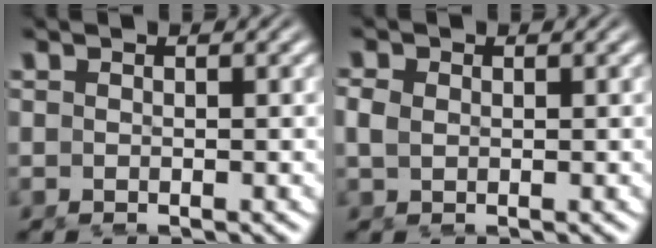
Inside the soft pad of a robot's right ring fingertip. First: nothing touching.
{"total": 1.1, "force": [0.2, 0.8, 0.7], "torque": [-0.021, -0.008, 0.011]}